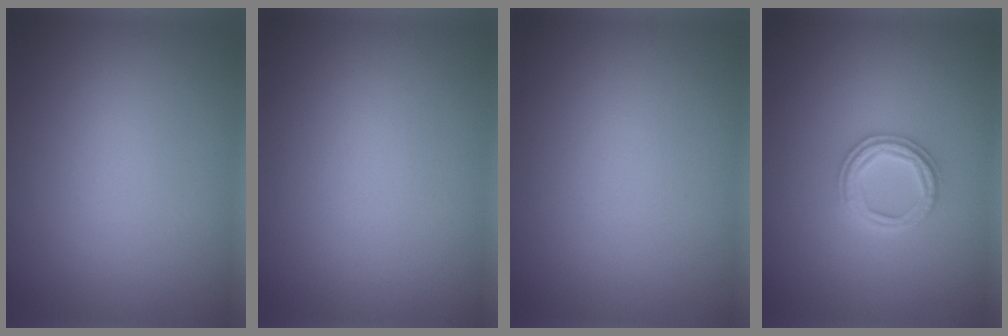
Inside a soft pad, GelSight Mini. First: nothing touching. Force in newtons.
{"total": 0.0}
{"total": 0.0}
{"total": 2.4, "press": 2.4, "slide": 0.4}